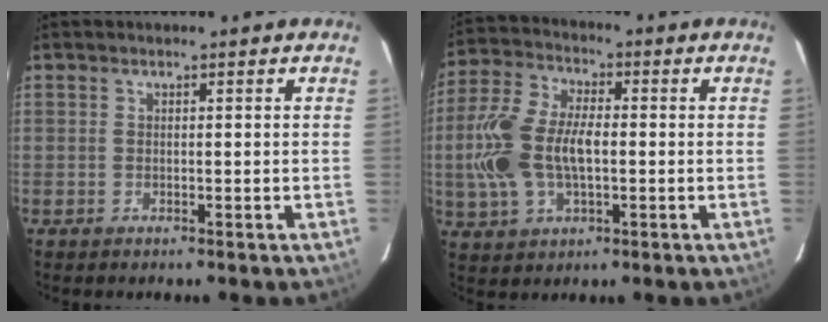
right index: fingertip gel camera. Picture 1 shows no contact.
{"total": 14.0, "force": [-1.1, 8.0, 11.5], "torque": [-0.253, 0.012, -0.019]}